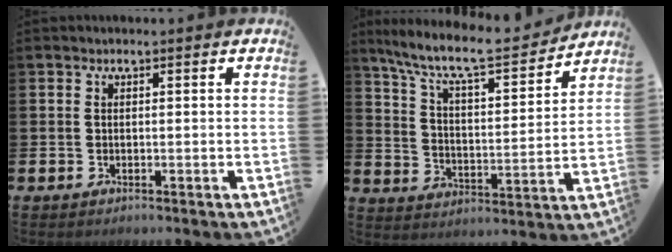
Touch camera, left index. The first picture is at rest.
{"total": 10.0, "force": [8.7, 2.0, 4.5], "torque": [-0.115, -0.059, 0.147]}